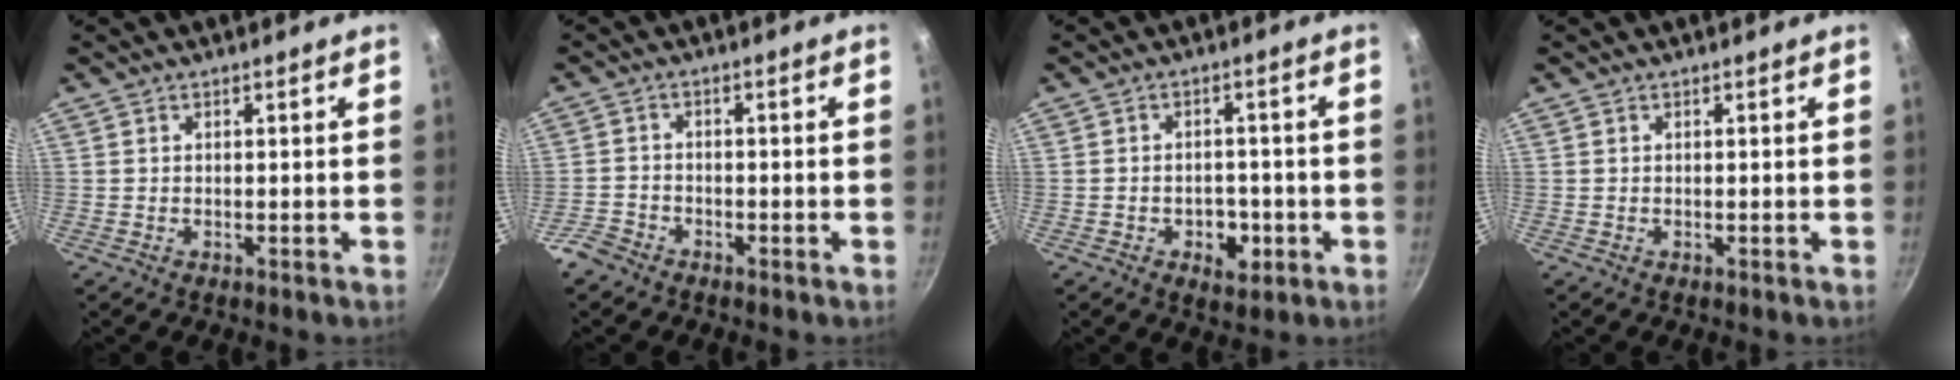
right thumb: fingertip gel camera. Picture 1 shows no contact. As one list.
[{"total": 3.8, "force": [-2.9, 2.3, 0.9], "torque": [-0.017, 0.030, -0.058]}, {"total": 5.5, "force": [-1.9, 3.8, 3.4], "torque": [-0.027, 0.009, -0.025]}, {"total": 0.0}]